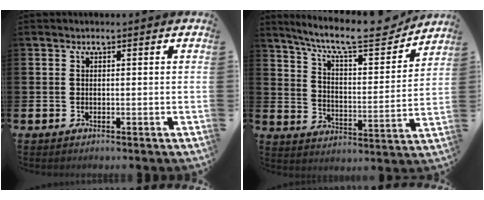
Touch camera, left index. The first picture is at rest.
{"total": 10.5, "force": [9.2, 2.1, 4.6], "torque": [-0.105, -0.063, 0.152]}